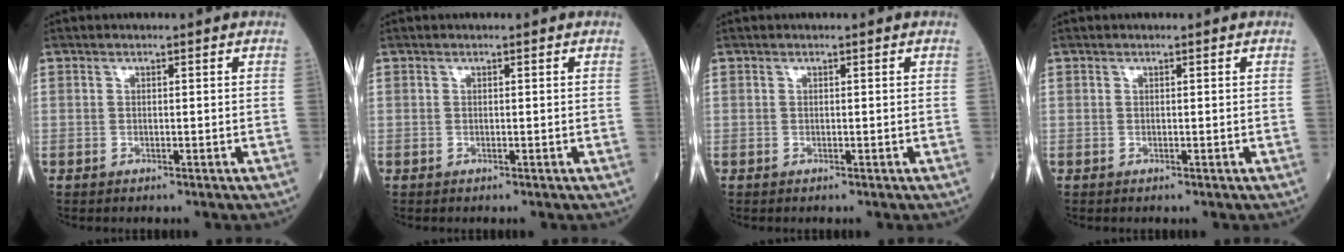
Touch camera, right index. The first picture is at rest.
{"total": 0.0}
{"total": 0.0}
{"total": 0.0}